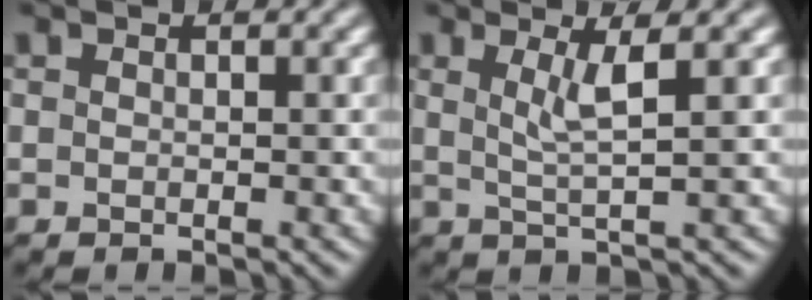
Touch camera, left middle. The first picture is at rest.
{"total": 2.6, "force": [1.0, 0.1, 2.4], "torque": [-0.047, 0.002, 0.018]}